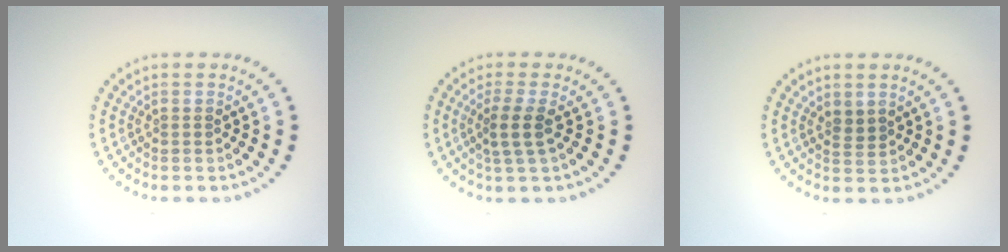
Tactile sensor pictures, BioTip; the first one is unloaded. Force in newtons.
{"total": 2.5, "press": 2.0, "slide": 1.5}
{"total": 1.2, "press": 0.9, "slide": 0.7}